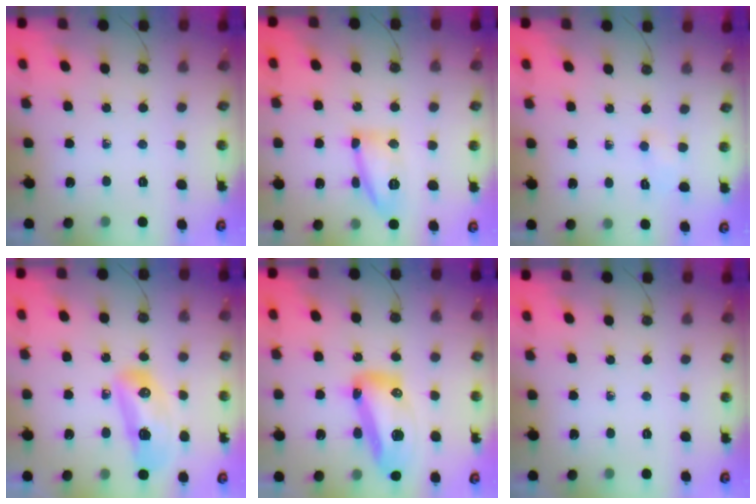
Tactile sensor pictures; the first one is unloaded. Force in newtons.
{"total": 13.4, "press": 13.3, "slide": 1.0}
{"total": 4.6, "press": 2.1, "slide": 4.1}
{"total": 14.2, "press": 12.9, "slide": 6.0}
{"total": 15.7, "press": 15.6, "slide": 1.4}
{"total": 0.0}